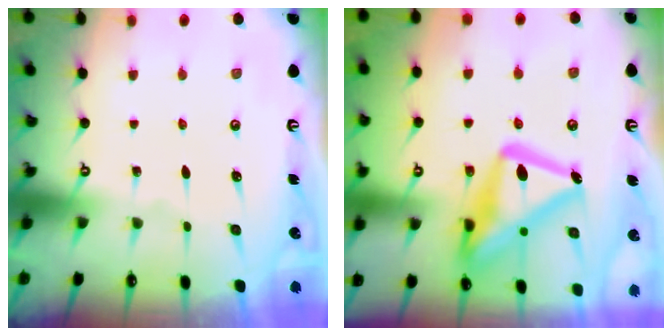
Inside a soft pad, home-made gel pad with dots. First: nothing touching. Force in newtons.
{"total": 23.0, "press": 22.9, "slide": 1.9}